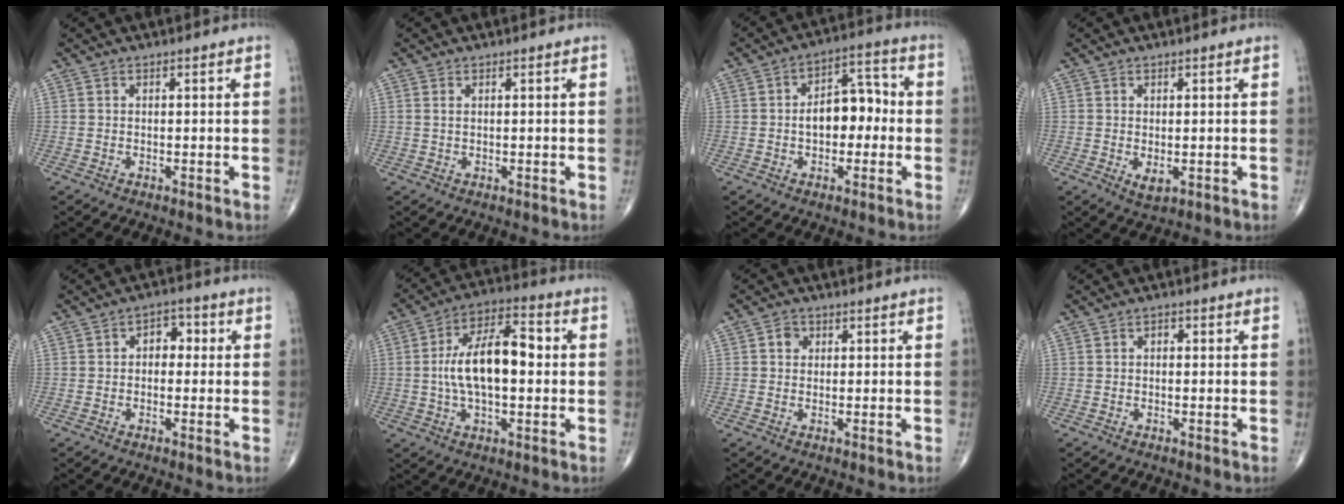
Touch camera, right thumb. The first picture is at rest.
{"total": 0.7, "force": [0.3, 0.3, 0.6], "torque": [-0.014, 0.004, 0.008]}
{"total": 9.3, "force": [-0.7, 5.7, 7.3], "torque": [-0.083, 0.036, -0.020]}
{"total": 2.3, "force": [-0.3, 1.1, 2.0], "torque": [-0.029, -0.006, 0.001]}
{"total": 4.4, "force": [0.4, 3.1, 3.2], "torque": [-0.018, 0.015, -0.003]}
{"total": 14.8, "force": [0.5, 7.0, 13.0], "torque": [-0.222, 0.026, 0.001]}
{"total": 2.1, "force": [0.5, 1.9, 0.9], "torque": [-0.004, 0.001, 0.004]}
{"total": 1.2, "force": [0.1, 0.8, 0.8], "torque": [-0.004, 0.004, -0.002]}